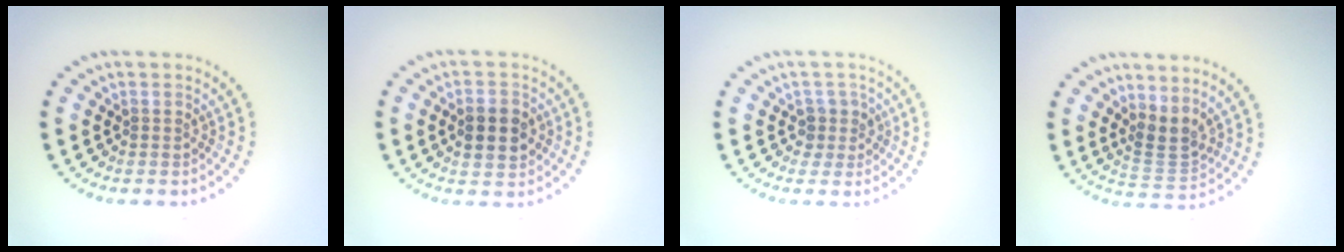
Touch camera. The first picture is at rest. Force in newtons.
{"total": 3.7, "press": 3.7, "slide": 0.2}
{"total": 1.9, "press": 1.5, "slide": 1.0}
{"total": 2.5, "press": 1.9, "slide": 1.6}